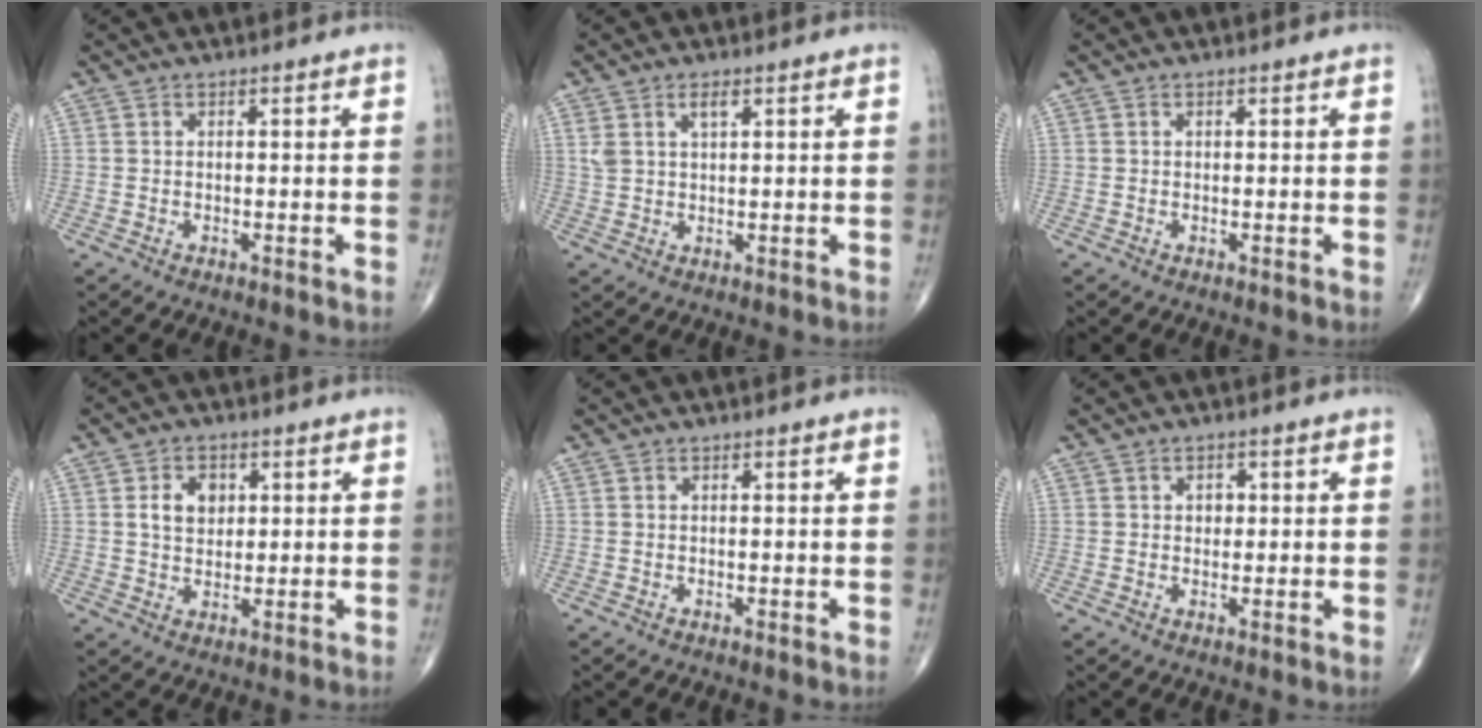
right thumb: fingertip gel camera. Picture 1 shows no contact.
{"total": 3.6, "force": [1.8, 1.6, 2.6], "torque": [-0.050, 0.000, 0.040]}
{"total": 0.0}
{"total": 5.5, "force": [1.5, 4.0, 3.5], "torque": [-0.041, -0.005, 0.025]}
{"total": 0.0}
{"total": 2.0, "force": [0.4, 1.6, 1.1], "torque": [-0.005, 0.001, 0.005]}